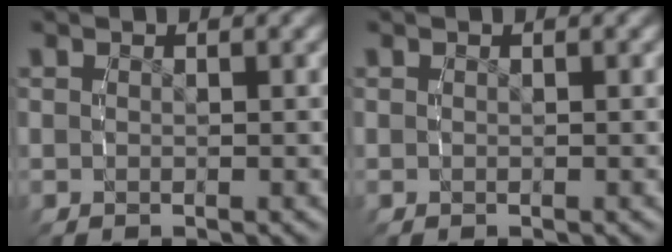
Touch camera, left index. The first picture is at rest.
{"total": 0.0}